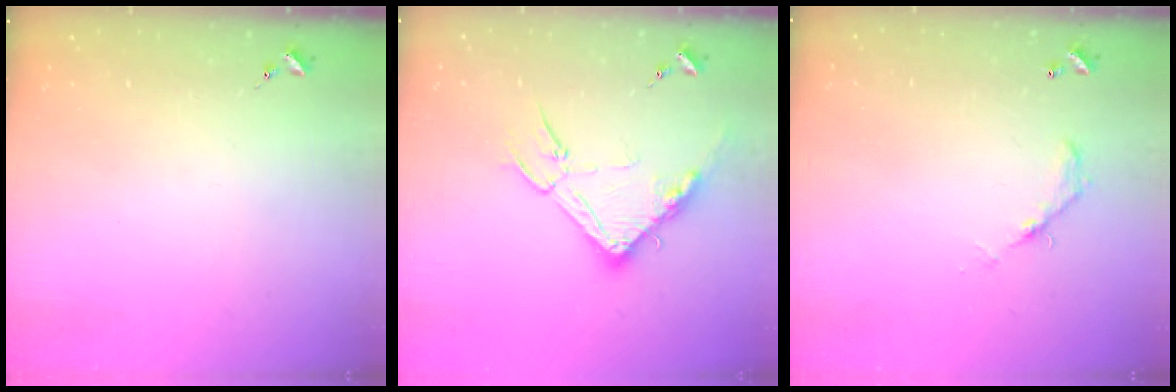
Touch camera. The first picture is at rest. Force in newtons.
{"total": 15.6, "press": 15.6, "slide": 0.6}
{"total": 6.2, "press": 6.2, "slide": 0.4}